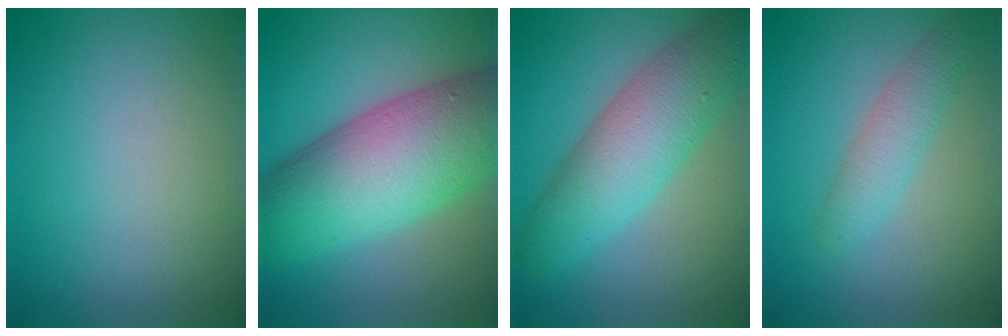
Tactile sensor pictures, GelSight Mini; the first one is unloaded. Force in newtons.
{"total": 12.8, "press": 12.8, "slide": 0.3}
{"total": 7.0, "press": 7.0, "slide": 0.3}
{"total": 2.5, "press": 2.5, "slide": 0.0}